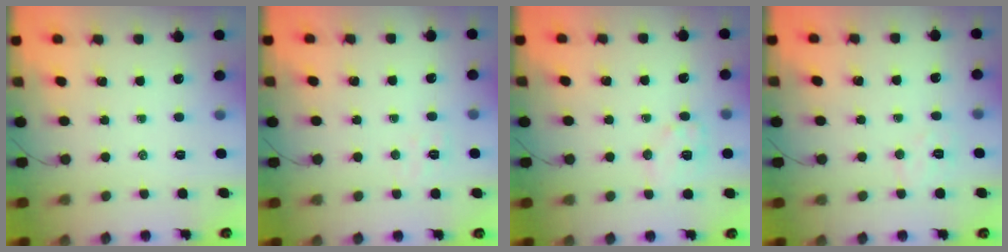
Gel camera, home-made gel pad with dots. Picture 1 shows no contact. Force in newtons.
{"total": 4.7, "press": 4.5, "slide": 1.1}
{"total": 7.8, "press": 7.7, "slide": 0.8}
{"total": 5.3, "press": 5.2, "slide": 1.1}